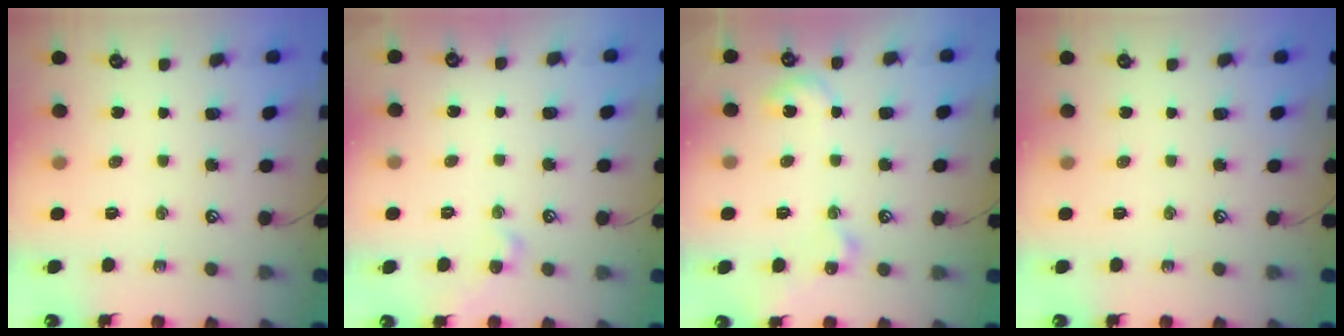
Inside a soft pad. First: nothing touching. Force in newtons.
{"total": 1.8, "press": 1.8, "slide": 0.3}
{"total": 6.8, "press": 6.8, "slide": 0.6}
{"total": 0.0}